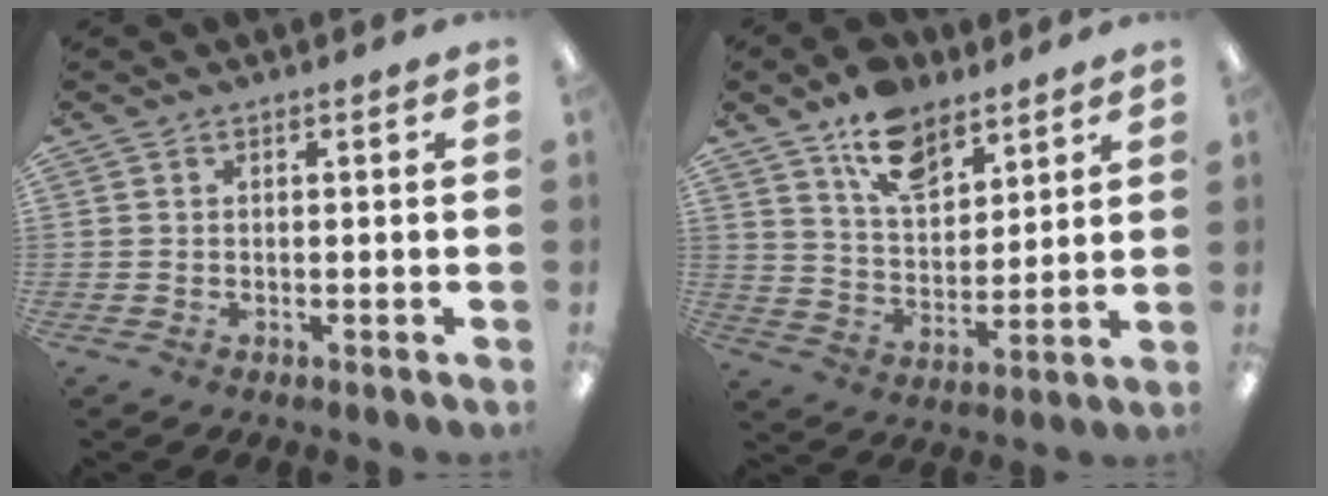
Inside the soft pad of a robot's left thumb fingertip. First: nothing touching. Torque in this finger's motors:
{"motor_torque": [1.85, 1.13, 0.95, -0.80, 0.05]}